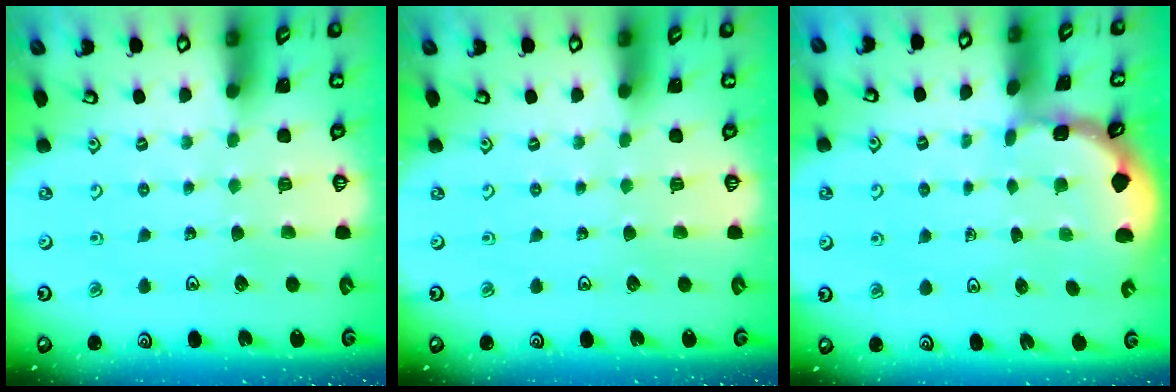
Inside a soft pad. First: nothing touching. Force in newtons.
{"total": 0.0}
{"total": 1.5, "press": 1.5, "slide": 0.2}